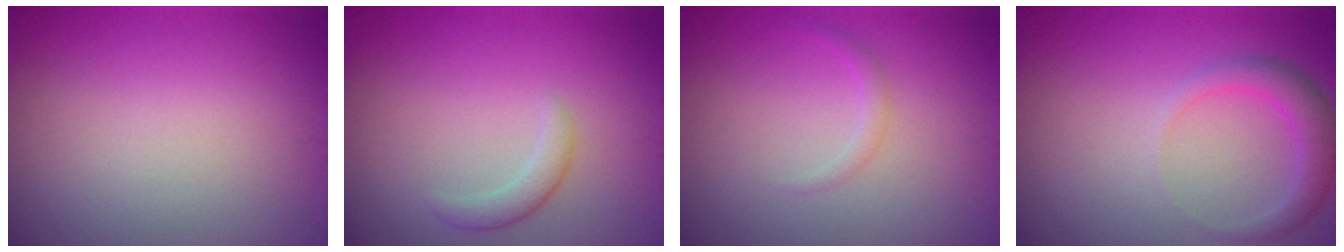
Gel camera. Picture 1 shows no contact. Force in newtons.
{"total": 1.6, "press": 1.6, "slide": 0.1}
{"total": 1.0, "press": 1.0, "slide": 0.1}
{"total": 2.6, "press": 2.6, "slide": 0.0}